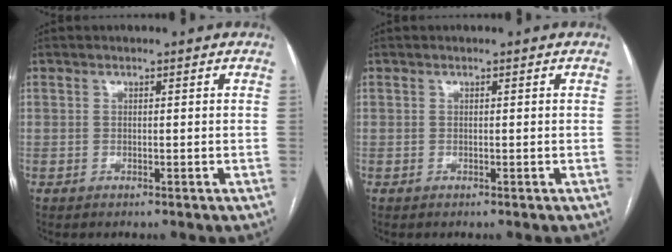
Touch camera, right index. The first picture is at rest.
{"total": 0.0}